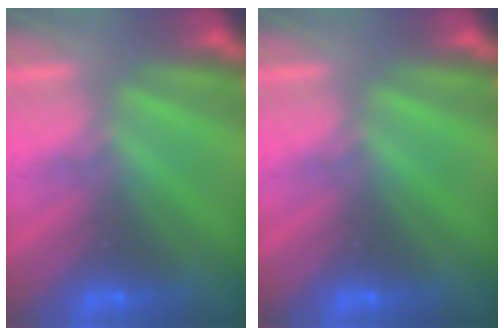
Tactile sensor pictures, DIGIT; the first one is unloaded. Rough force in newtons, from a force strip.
{"total": 0.0}